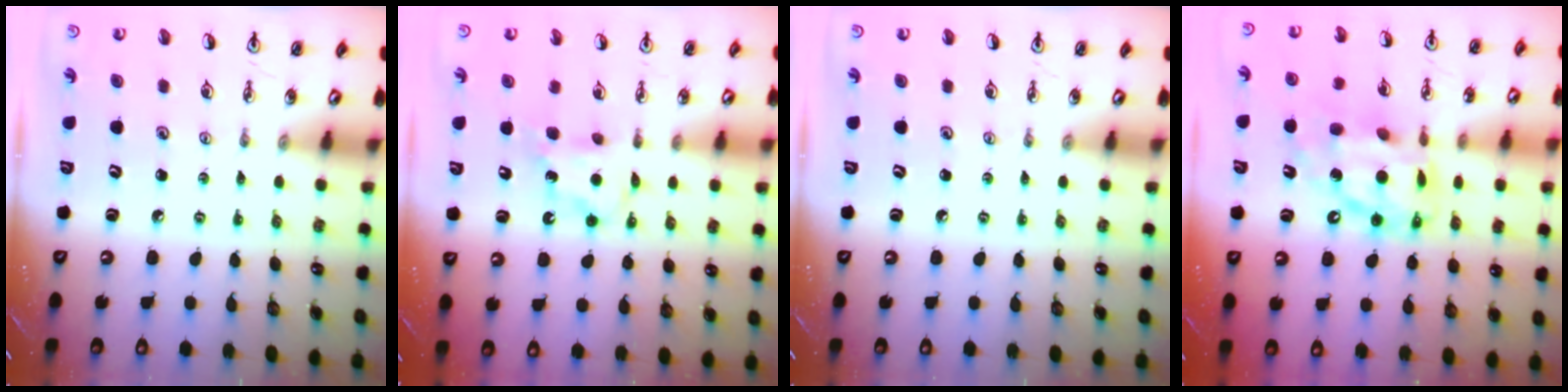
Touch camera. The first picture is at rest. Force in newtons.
{"total": 6.4, "press": 6.4, "slide": 0.3}
{"total": 0.0}
{"total": 15.2, "press": 15.1, "slide": 1.4}